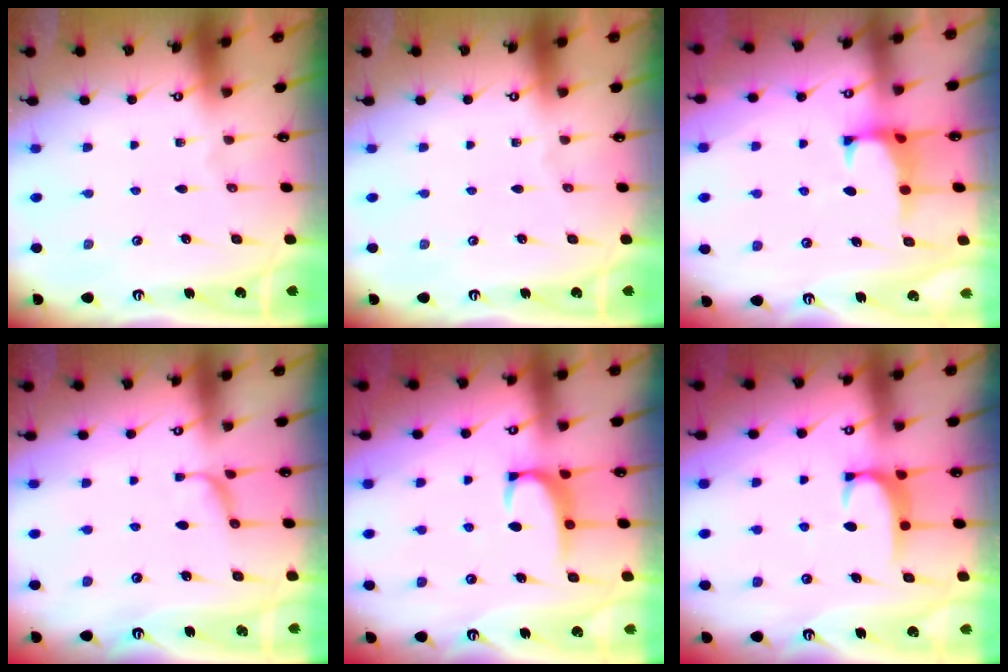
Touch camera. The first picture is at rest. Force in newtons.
{"total": 0.0}
{"total": 0.7, "press": 0.5, "slide": 0.5}
{"total": 1.2, "press": 1.0, "slide": 0.6}
{"total": 2.3, "press": 2.2, "slide": 0.6}
{"total": 1.9, "press": 1.8, "slide": 0.5}